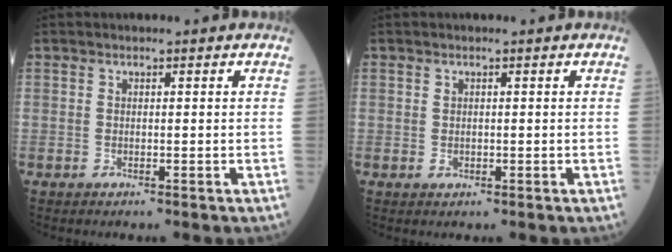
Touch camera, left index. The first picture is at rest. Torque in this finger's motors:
{"motor_torque": [-0.08, -0.09, -0.19, -0.10]}